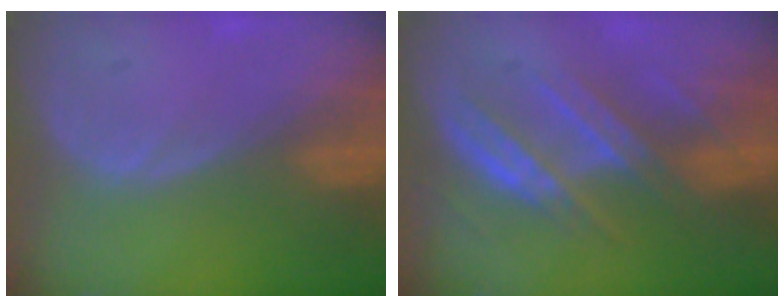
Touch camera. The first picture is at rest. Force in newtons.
{"total": 7.2, "press": 7.0, "slide": 1.7}